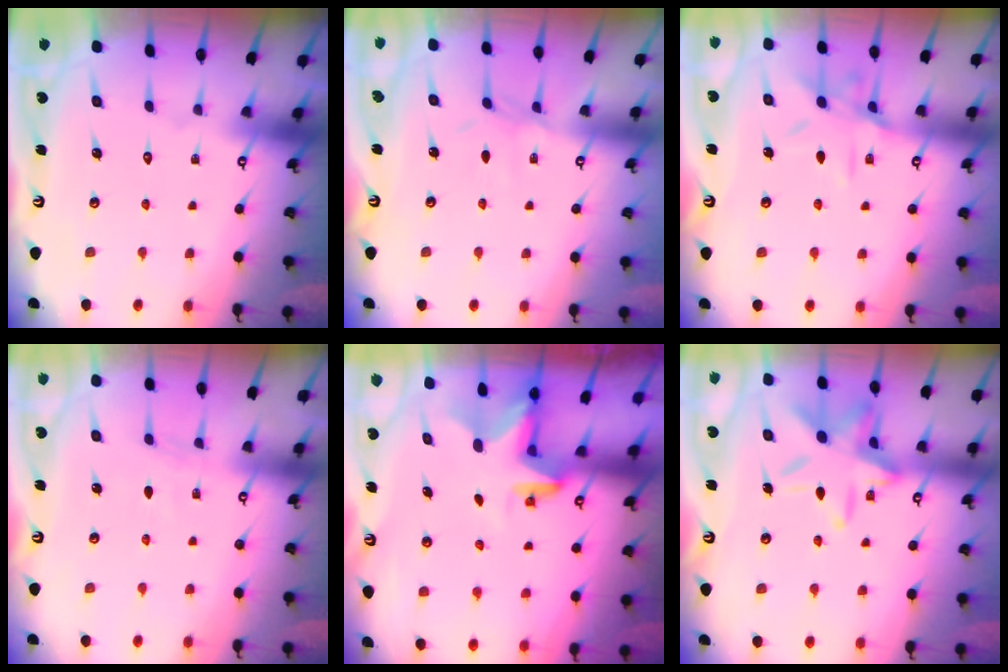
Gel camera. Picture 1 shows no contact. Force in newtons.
{"total": 2.7, "press": 2.7, "slide": 0.3}
{"total": 9.6, "press": 9.6, "slide": 0.6}
{"total": 3.2, "press": 3.2, "slide": 0.4}
{"total": 2.9, "press": 2.9, "slide": 0.2}
{"total": 14.7, "press": 14.7, "slide": 1.0}